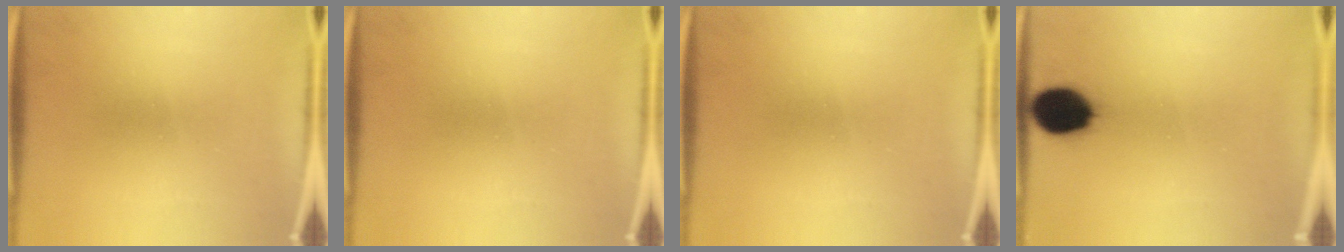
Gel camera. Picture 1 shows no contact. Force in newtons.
{"total": 0.0}
{"total": 0.0}
{"total": 10.7}